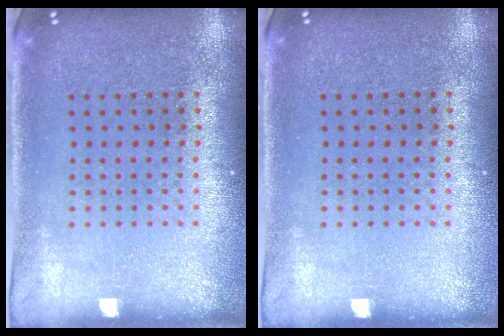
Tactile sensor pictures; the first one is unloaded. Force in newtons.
{"total": 0.0}